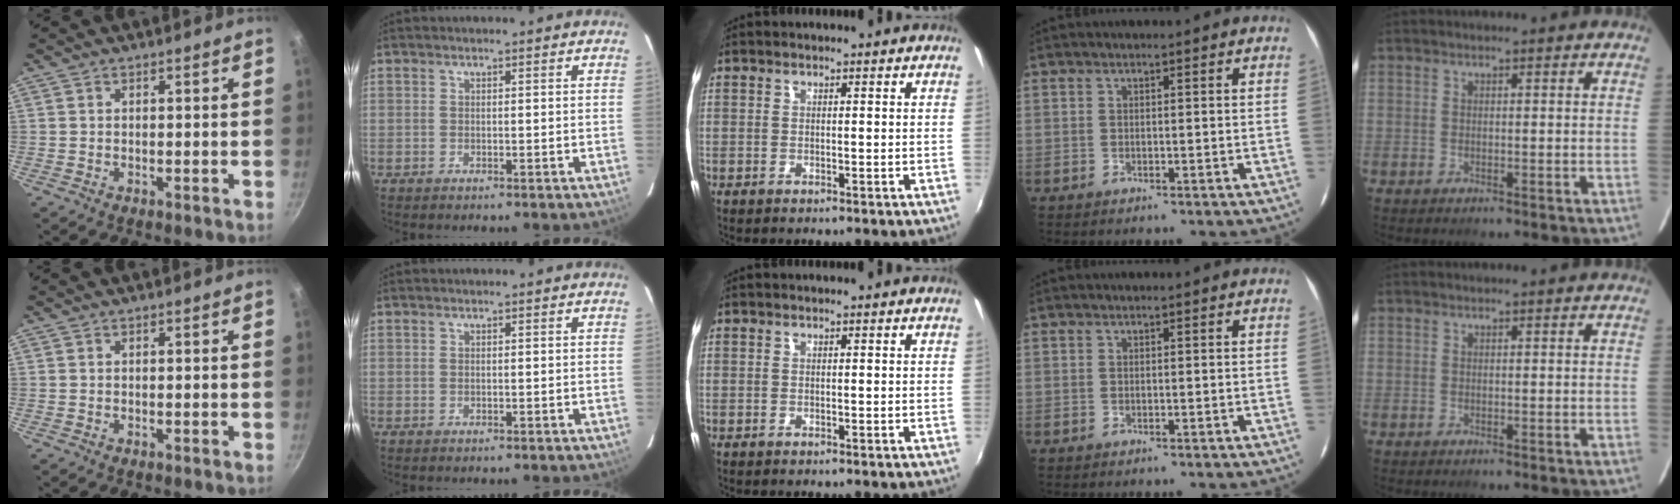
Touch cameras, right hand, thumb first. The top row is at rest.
{}